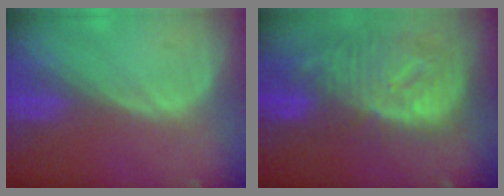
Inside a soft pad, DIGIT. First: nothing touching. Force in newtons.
{"total": 12.5, "press": 10.9, "slide": 6.2}